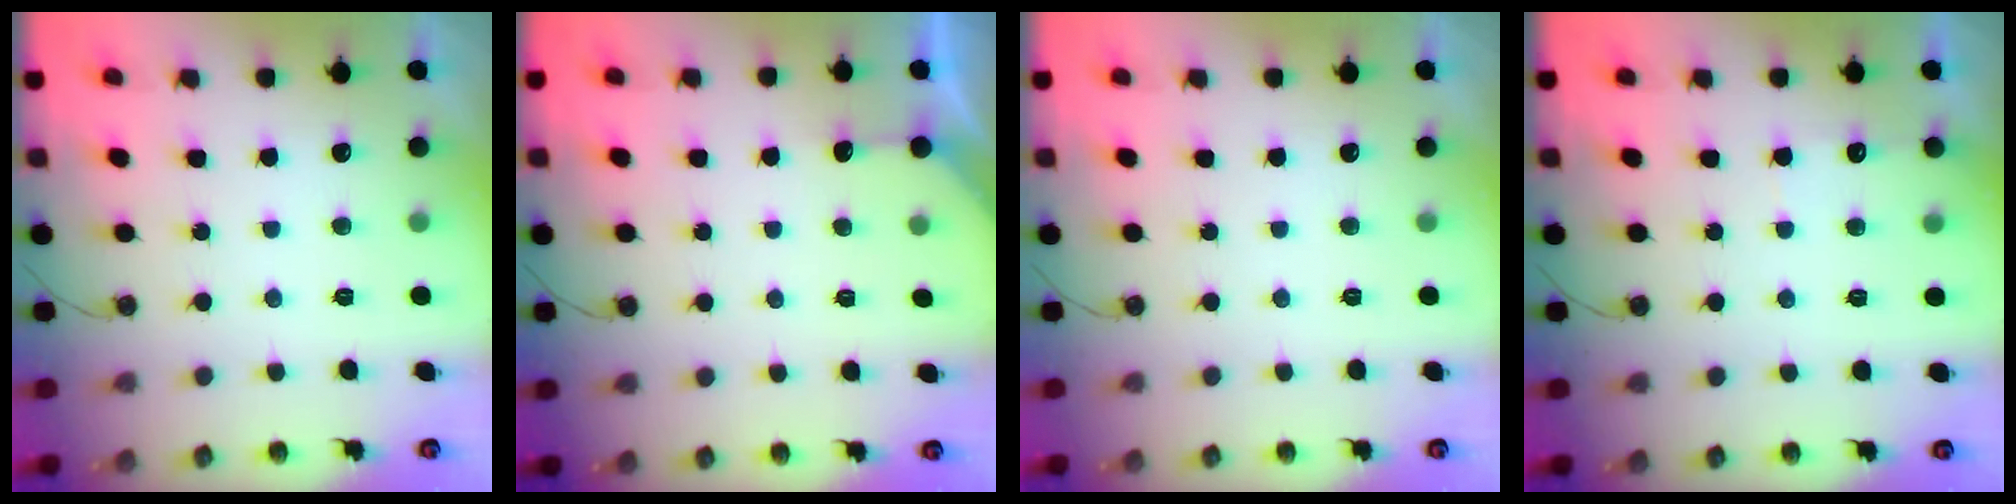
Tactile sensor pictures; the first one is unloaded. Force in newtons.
{"total": 3.6, "press": 3.6, "slide": 0.4}
{"total": 0.0}
{"total": 3.2, "press": 3.2, "slide": 0.5}